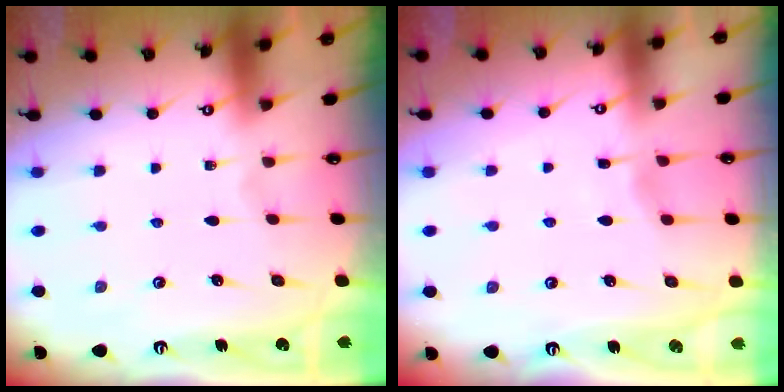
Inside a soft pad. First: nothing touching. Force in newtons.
{"total": 2.2, "press": 2.2, "slide": 0.3}